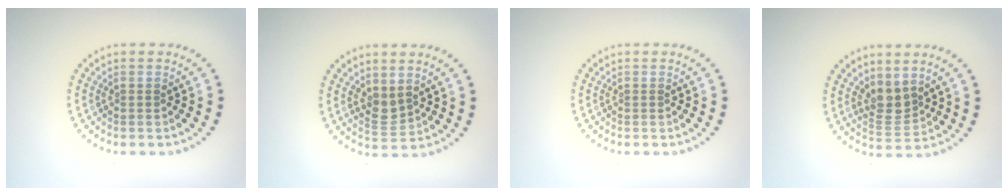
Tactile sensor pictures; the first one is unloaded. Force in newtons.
{"total": 1.8, "press": 1.5, "slide": 1.0}
{"total": 0.0}
{"total": 2.7, "press": 2.2, "slide": 1.5}